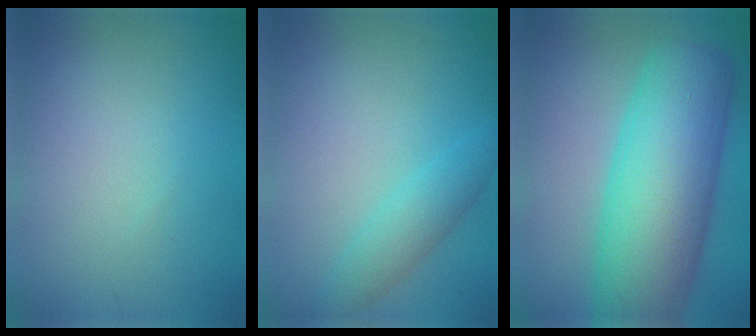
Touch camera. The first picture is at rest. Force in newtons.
{"total": 2.3, "press": 2.3, "slide": 0.2}
{"total": 11.5, "press": 11.5, "slide": 0.3}